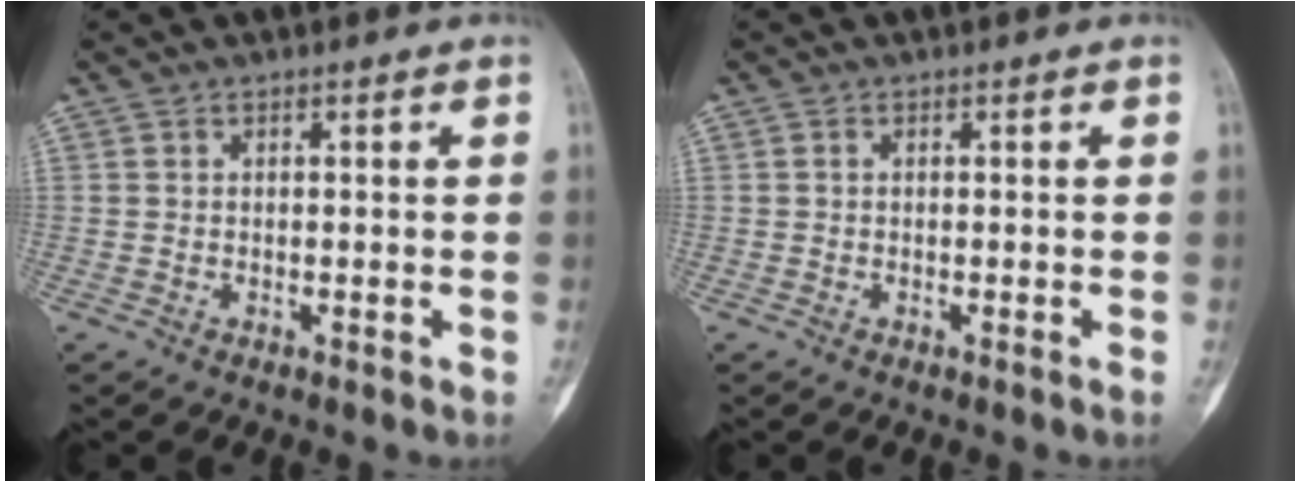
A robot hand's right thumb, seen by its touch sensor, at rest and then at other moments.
{"total": 0.0}